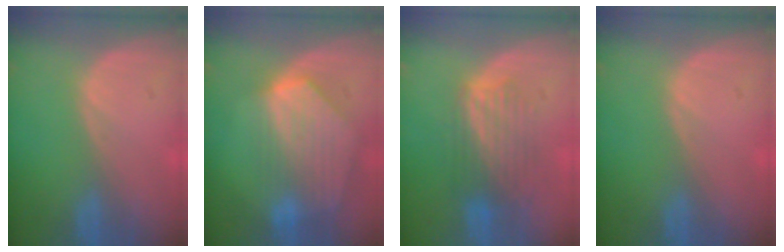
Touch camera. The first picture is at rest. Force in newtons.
{"total": 9.2, "press": 8.0, "slide": 4.5}
{"total": 6.0, "press": 6.0, "slide": 0.7}
{"total": 0.0}